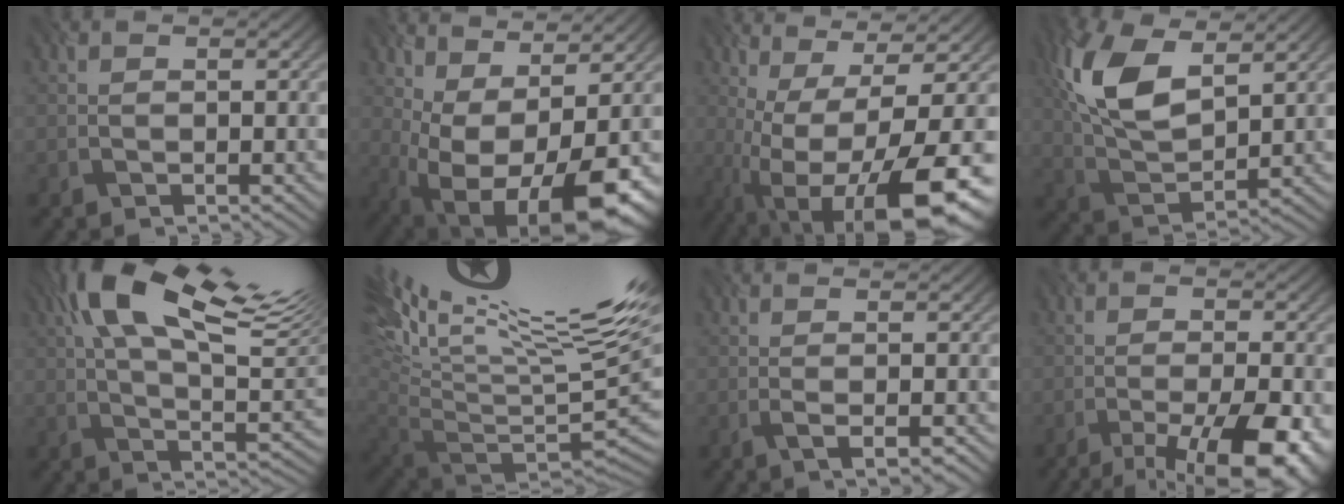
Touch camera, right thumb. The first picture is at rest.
{"total": 13.7, "force": [-1.5, 6.5, 11.9], "torque": [-0.184, -0.012, 0.017]}
{"total": 15.9, "force": [-5.3, 4.5, 14.3], "torque": [-0.241, -0.014, -0.070]}
{"total": 10.6, "force": [4.5, 5.2, 8.0], "torque": [-0.210, 0.016, 0.094]}
{"total": 18.0, "force": [7.7, 7.1, 14.6], "torque": [-0.265, 0.056, 0.118]}
{"total": 17.9, "force": [10.0, 4.8, 14.1], "torque": [-0.209, 0.051, 0.203]}
{"total": 2.5, "force": [-0.8, 0.4, 2.3], "torque": [-0.035, 0.012, -0.014]}
{"total": 11.9, "force": [-7.4, 3.5, 8.6], "torque": [-0.145, -0.013, -0.100]}